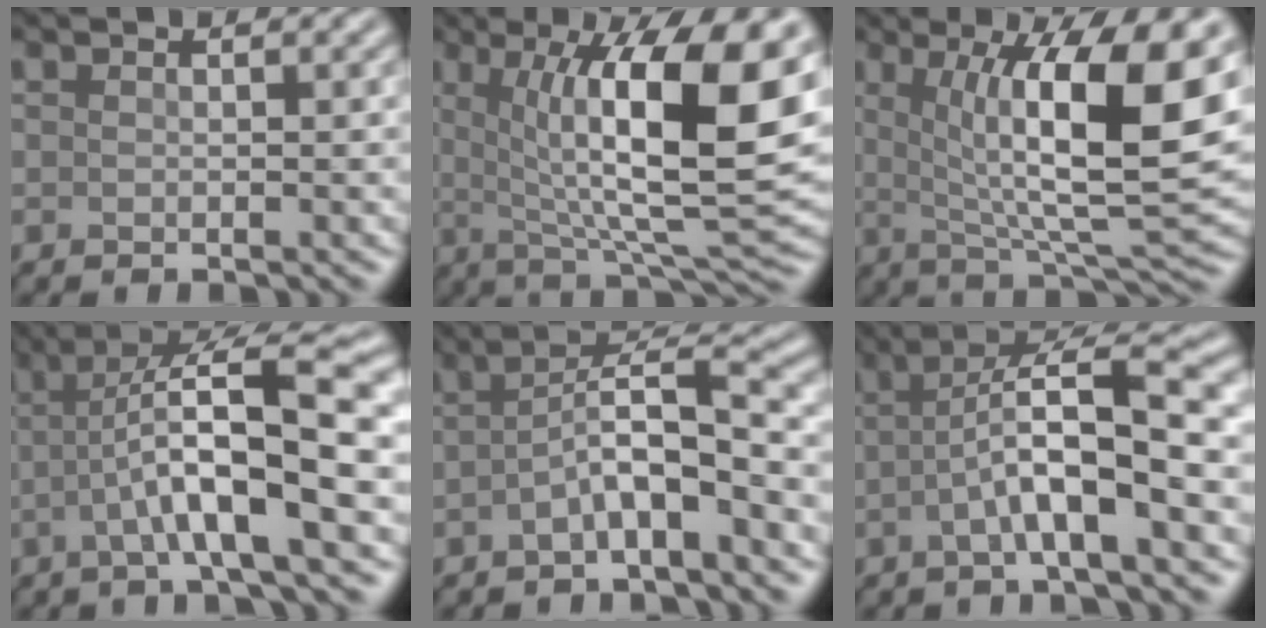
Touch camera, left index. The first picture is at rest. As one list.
[{"total": 13.6, "force": [2.5, 3.6, 12.9], "torque": [-0.185, -0.006, 0.041]}, {"total": 12.2, "force": [2.5, 3.0, 11.6], "torque": [-0.171, -0.008, 0.044]}, {"total": 9.0, "force": [-0.6, 1.9, 8.8], "torque": [-0.140, 0.014, -0.017]}, {"total": 4.7, "force": [-1.8, 1.0, 4.3], "torque": [-0.077, 0.019, -0.038]}, {"total": 6.8, "force": [-1.1, 1.3, 6.6], "torque": [-0.115, 0.016, -0.024]}]